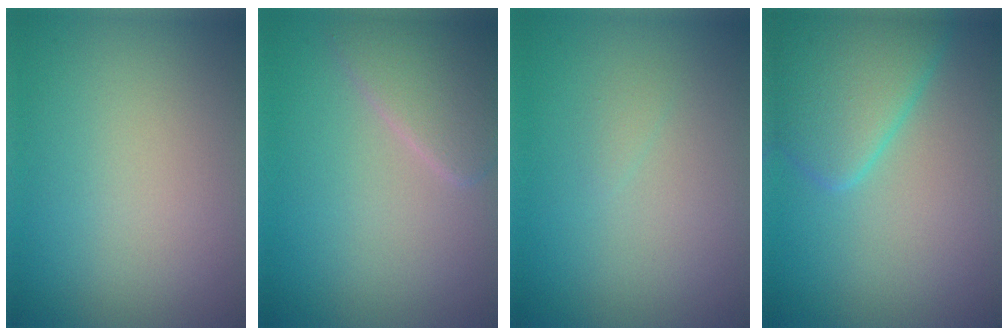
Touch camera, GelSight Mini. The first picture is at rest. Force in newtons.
{"total": 3.3, "press": 3.3, "slide": 0.2}
{"total": 0.5, "press": 0.5, "slide": 0.0}
{"total": 5.0, "press": 5.0, "slide": 0.3}